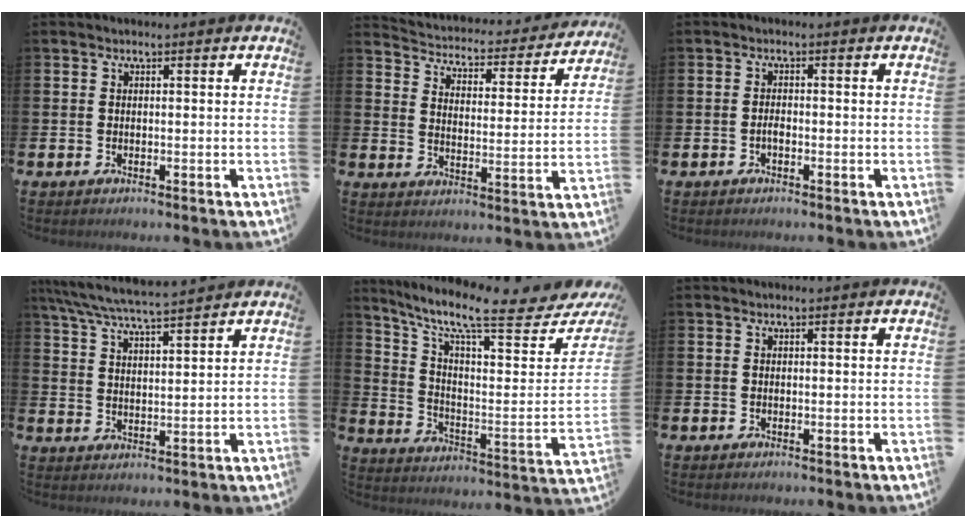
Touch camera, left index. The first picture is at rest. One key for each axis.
{"total": 4.0, "fx": 3.8, "fy": 1.1, "fz": 0.6, "tx": -0.039, "ty": -0.036, "tz": 0.058}
{"total": 1.1, "fx": -0.5, "fy": 0.4, "fz": 0.9, "tx": -0.010, "ty": -0.004, "tz": -0.012}
{"total": 6.6, "fx": 6.2, "fy": 0.4, "fz": 2.2, "tx": -0.067, "ty": -0.031, "tz": 0.111}
{"total": 10.3, "fx": 8.3, "fy": 2.1, "fz": 5.8, "tx": -0.117, "ty": -0.077, "tz": 0.128}
{"total": 0.0}